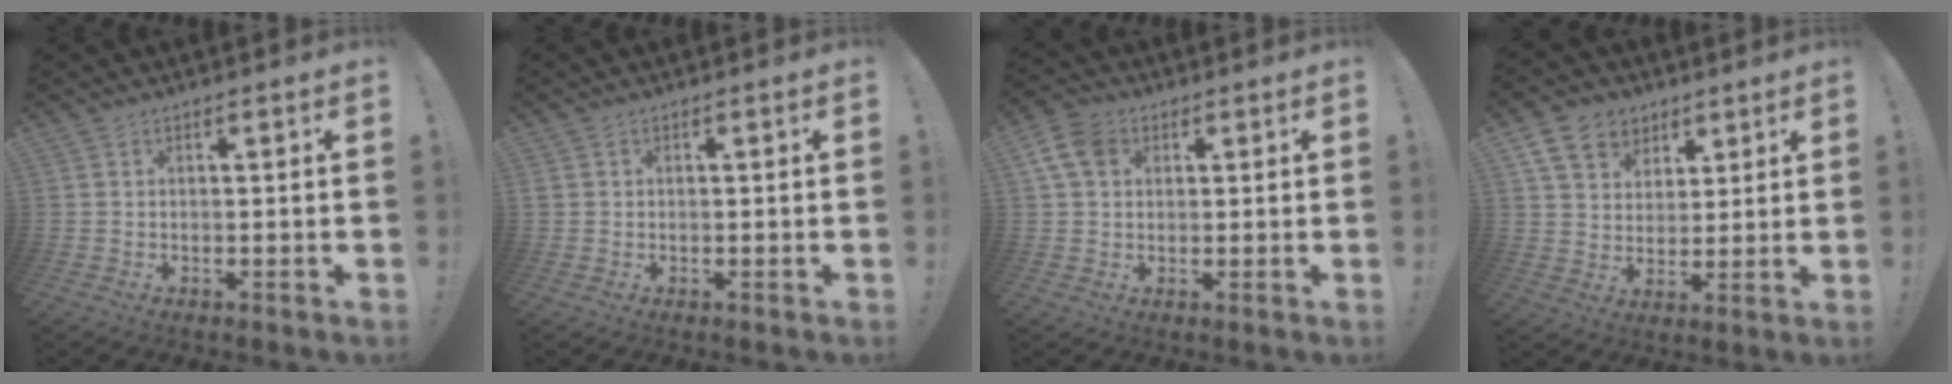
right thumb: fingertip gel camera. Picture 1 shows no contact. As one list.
[{"total": 1.0, "force": [0.1, 0.9, 0.3], "torque": [-0.004, 0.002, 0.003]}, {"total": 8.5, "force": [3.0, 6.3, 4.8], "torque": [-0.090, 0.002, 0.061]}, {"total": 11.7, "force": [6.1, 9.0, 4.3], "torque": [-0.063, -0.033, 0.122]}]